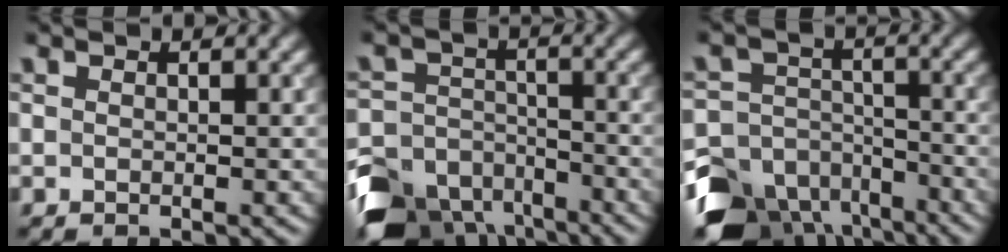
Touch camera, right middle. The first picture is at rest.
{"total": 9.2, "force": [-7.0, 5.2, 3.0], "torque": [-0.040, -0.008, -0.127]}
{"total": 11.7, "force": [-8.5, 7.1, 3.7], "torque": [-0.071, -0.017, -0.137]}